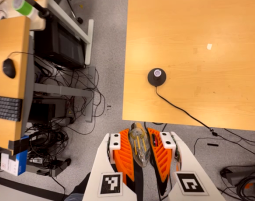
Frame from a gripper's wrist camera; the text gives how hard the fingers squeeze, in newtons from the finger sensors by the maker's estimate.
{"total": 24.2, "left": 25.5, "right": 22.9}